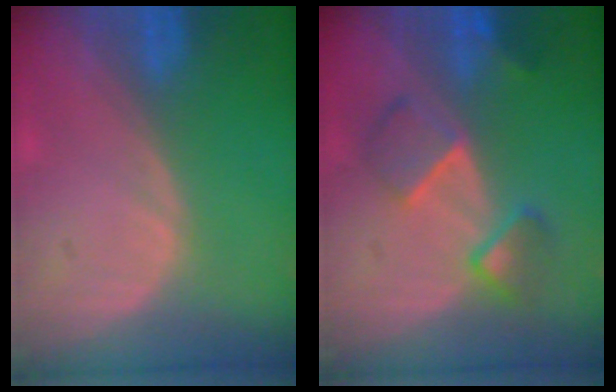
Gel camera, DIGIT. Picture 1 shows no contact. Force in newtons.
{"total": 5.8, "press": 5.8, "slide": 0.2}